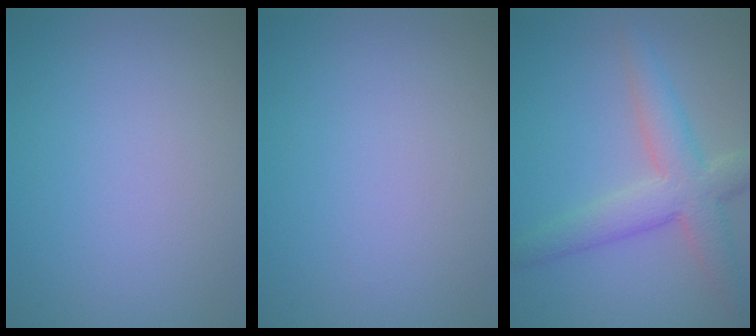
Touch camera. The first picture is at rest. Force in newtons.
{"total": 0.0}
{"total": 5.4, "press": 5.4, "slide": 0.4}